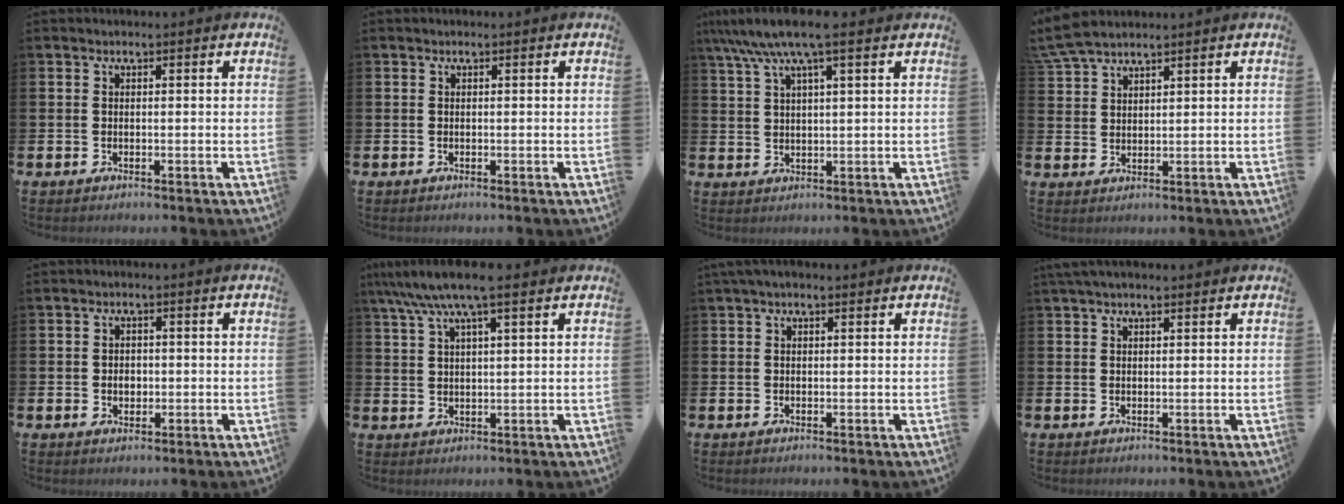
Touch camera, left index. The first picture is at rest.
{"total": 0.0}
{"total": 6.8, "force": [5.0, 0.9, 4.5], "torque": [-0.098, -0.007, 0.089]}
{"total": 4.9, "force": [4.6, 1.0, 1.5], "torque": [-0.036, -0.014, 0.085]}
{"total": 1.9, "force": [-0.1, 1.5, 1.1], "torque": [-0.006, 0.001, -0.008]}
{"total": 7.1, "force": [5.4, 1.2, 4.5], "torque": [-0.091, -0.012, 0.096]}
{"total": 1.1, "force": [0.7, 0.3, 0.8], "torque": [-0.008, 0.001, 0.010]}
{"total": 1.9, "force": [1.6, 0.4, 0.9], "torque": [-0.013, 0.002, 0.027]}